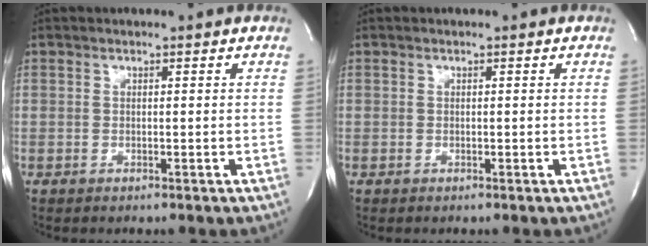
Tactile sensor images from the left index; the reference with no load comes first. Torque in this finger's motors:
{"motor_torque": [-0.22, 0.19, -0.05, -0.01]}